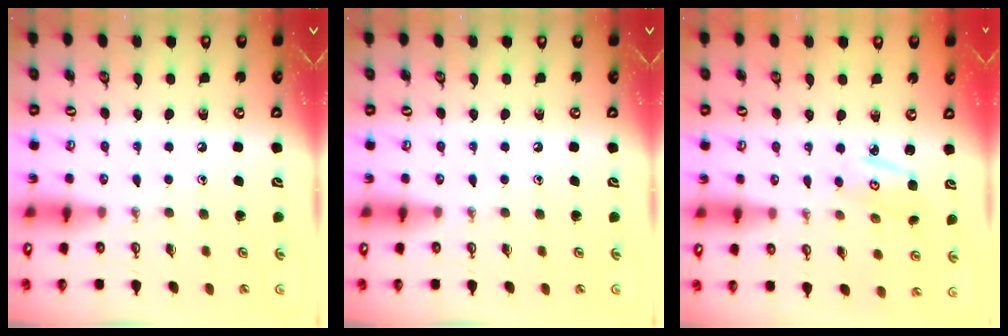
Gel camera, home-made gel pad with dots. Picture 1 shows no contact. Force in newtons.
{"total": 0.0}
{"total": 2.9, "press": 2.9, "slide": 0.4}